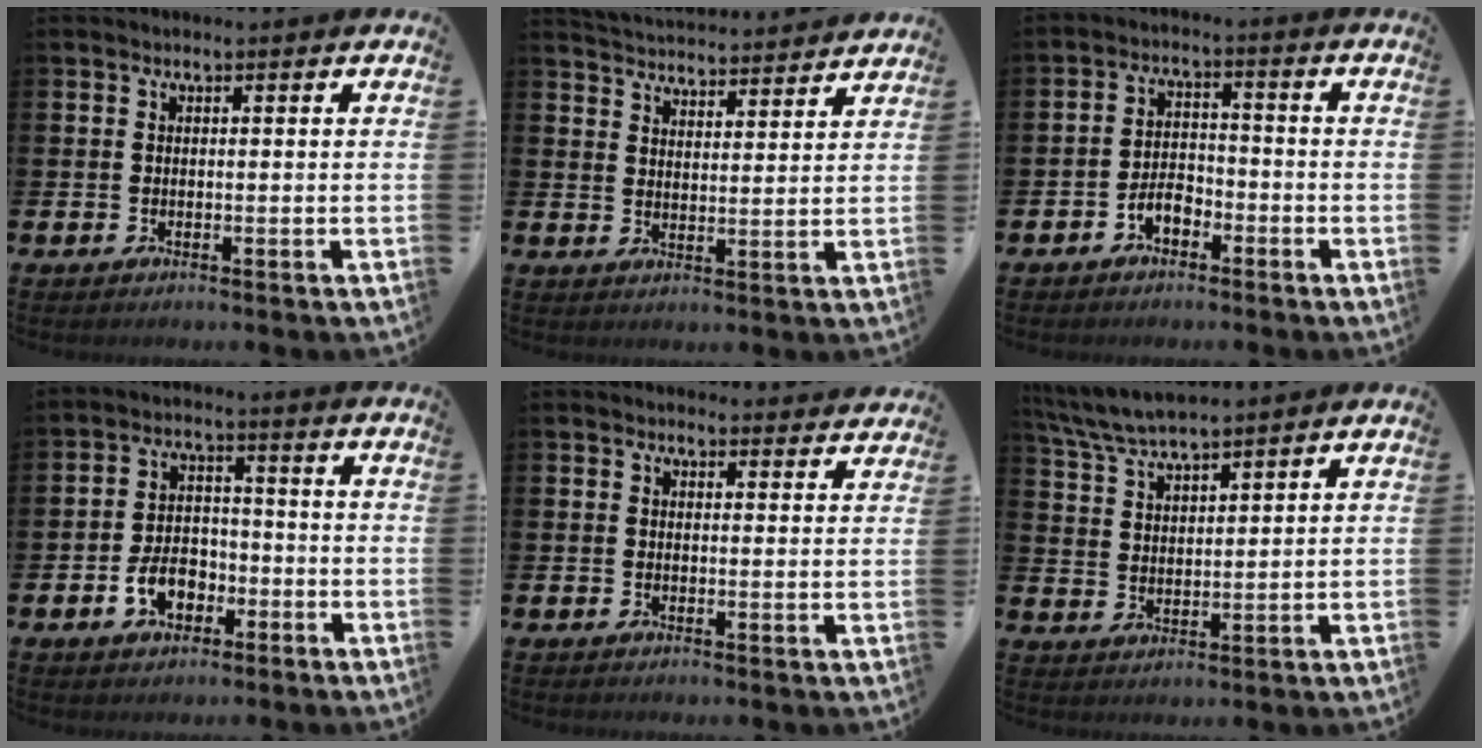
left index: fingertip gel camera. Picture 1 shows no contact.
{"total": 4.7, "force": [4.7, 0.1, -0.3], "torque": [-0.007, -0.040, 0.081]}
{"total": 3.4, "force": [-2.2, 1.8, 1.8], "torque": [-0.035, 0.010, -0.046]}
{"total": 5.4, "force": [-2.6, 3.7, 3.0], "torque": [-0.039, 0.008, -0.053]}
{"total": 2.1, "force": [2.0, 0.4, -0.2], "torque": [0.010, -0.012, 0.035]}
{"total": 5.9, "force": [5.7, 0.4, 1.5], "torque": [-0.052, -0.022, 0.104]}